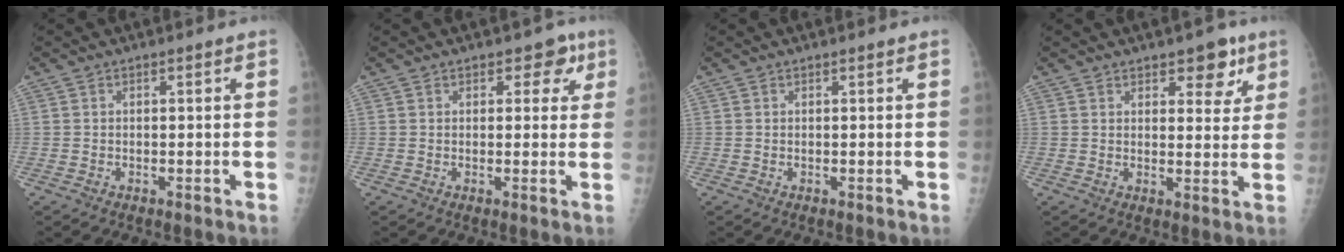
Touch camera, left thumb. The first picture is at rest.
{"total": 4.3, "force": [2.2, 2.9, 2.2], "torque": [0.011, -0.005, 0.021]}
{"total": 0.0}
{"total": 6.2, "force": [3.8, 3.2, 3.6], "torque": [-0.014, -0.018, 0.049]}